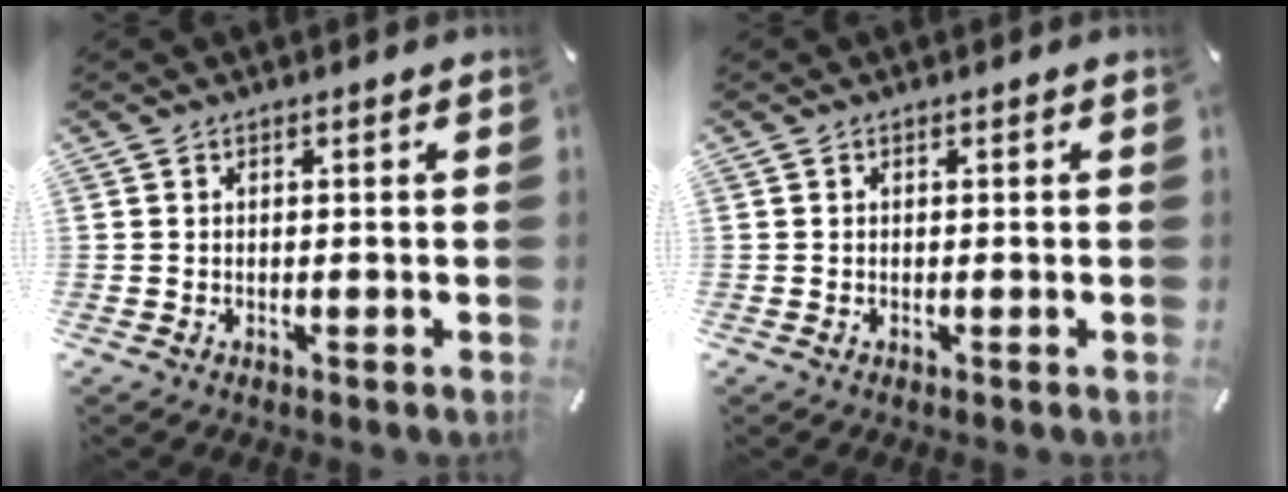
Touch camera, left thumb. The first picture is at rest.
{"total": 0.0}